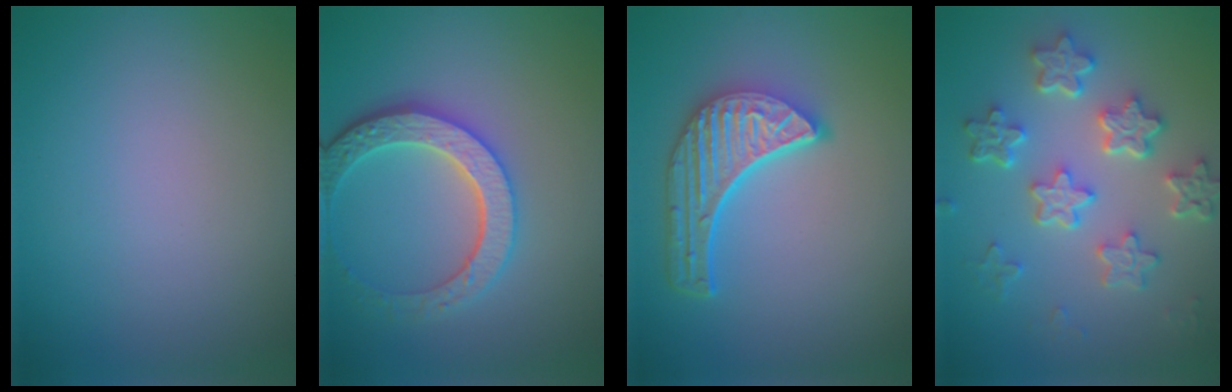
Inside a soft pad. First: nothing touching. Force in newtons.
{"total": 4.9, "press": 4.2, "slide": 2.4}
{"total": 5.7, "press": 4.3, "slide": 3.7}
{"total": 5.8, "press": 4.5, "slide": 3.6}